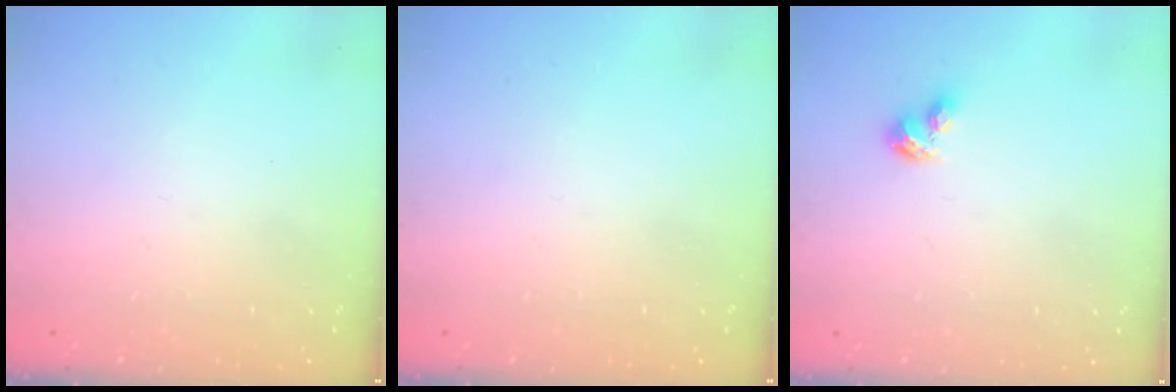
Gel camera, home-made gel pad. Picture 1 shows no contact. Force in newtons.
{"total": 0.0}
{"total": 2.9, "press": 2.8, "slide": 0.5}